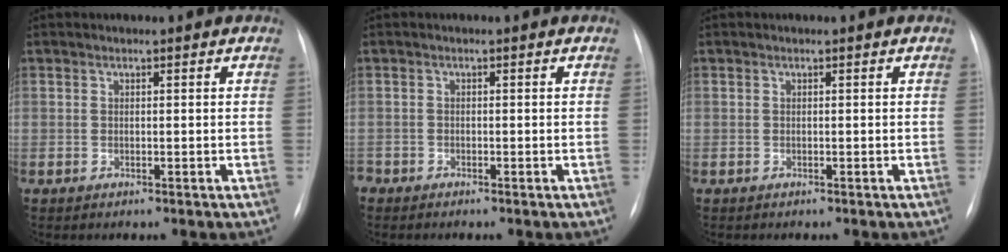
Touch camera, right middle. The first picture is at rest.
{"total": 1.2, "force": [-1.1, 0.5, 0.1], "torque": [-0.002, 0.000, -0.017]}
{"total": 0.0}